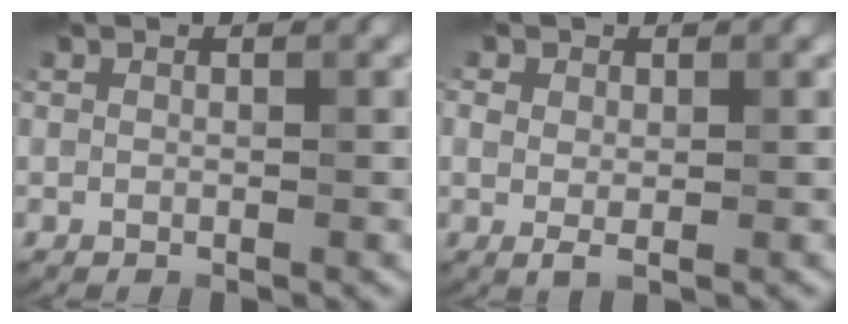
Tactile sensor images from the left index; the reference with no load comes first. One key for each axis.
{"total": 1.4, "fx": 0.3, "fy": 0.9, "fz": 1.0, "tx": -0.017, "ty": 0.001, "tz": 0.004}